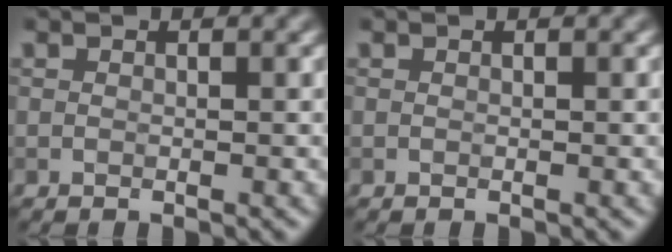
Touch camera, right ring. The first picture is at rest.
{"total": 0.0}